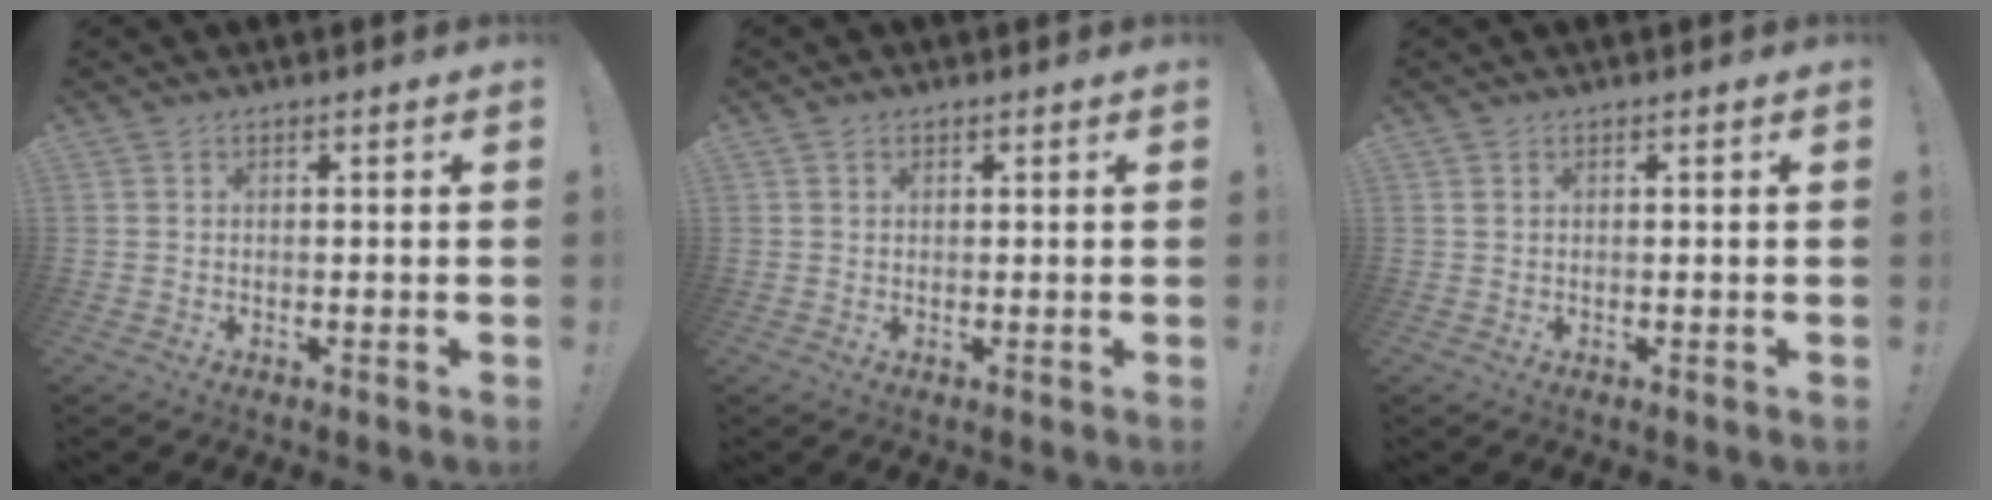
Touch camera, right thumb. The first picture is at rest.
{"total": 0.8, "force": [0.4, 0.7, 0.1], "torque": [0.003, 0.000, 0.008]}
{"total": 0.7, "force": [0.4, 0.3, 0.4], "torque": [-0.003, -0.001, 0.008]}